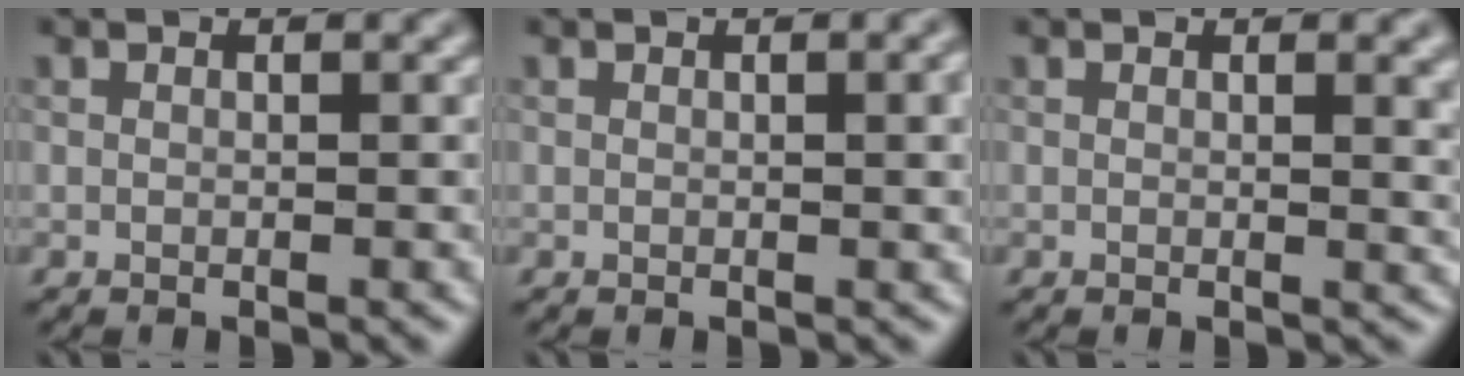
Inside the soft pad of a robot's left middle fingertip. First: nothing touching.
{"total": 2.4, "force": [0.4, 0.7, 2.3], "torque": [-0.023, 0.005, 0.002]}
{"total": 2.3, "force": [0.8, 0.8, 2.0], "torque": [-0.014, 0.001, 0.008]}